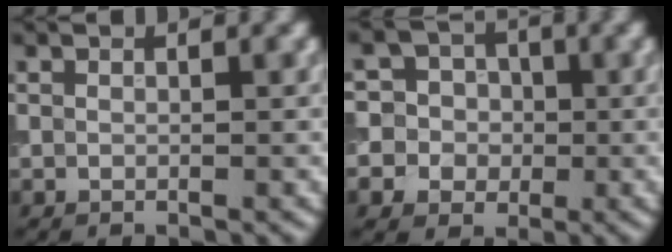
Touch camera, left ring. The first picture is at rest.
{"total": 9.0, "force": [0.0, 8.7, 2.1], "torque": [-0.058, 0.027, -0.013]}